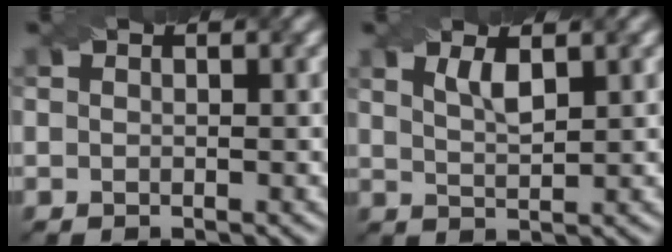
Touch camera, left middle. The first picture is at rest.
{"total": 2.2, "force": [1.2, 0.6, 1.7], "torque": [-0.033, -0.002, 0.026]}